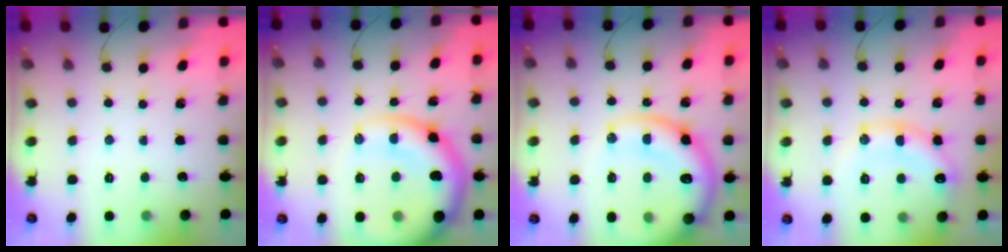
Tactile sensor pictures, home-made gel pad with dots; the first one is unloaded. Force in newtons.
{"total": 16.4, "press": 15.8, "slide": 4.5}
{"total": 19.4, "press": 18.9, "slide": 4.4}
{"total": 14.3, "press": 14.3, "slide": 1.3}